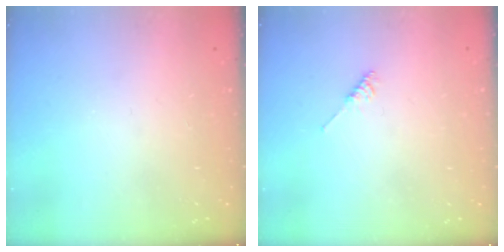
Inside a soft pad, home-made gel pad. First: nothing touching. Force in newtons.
{"total": 2.2, "press": 2.2, "slide": 0.5}